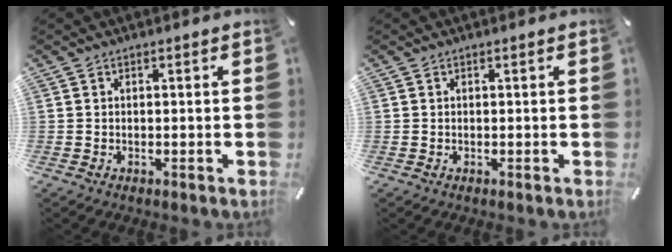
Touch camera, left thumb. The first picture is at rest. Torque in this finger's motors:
{"motor_torque": [0.00, 0.00, -0.01, -0.01, 0.00]}